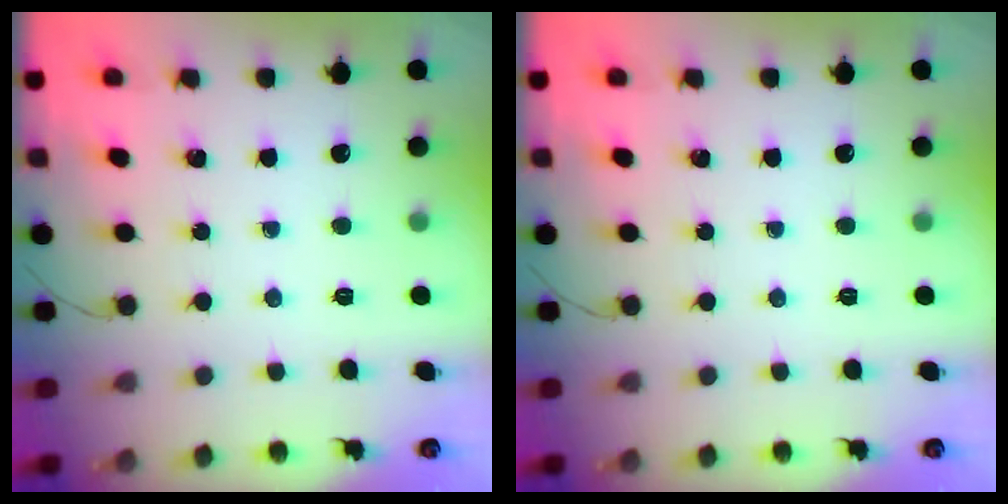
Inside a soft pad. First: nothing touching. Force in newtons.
{"total": 0.0}